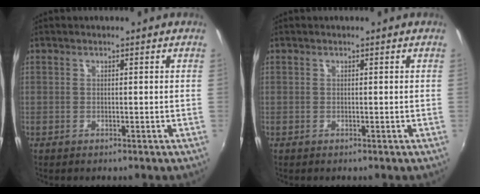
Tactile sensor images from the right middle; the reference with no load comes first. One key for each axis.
{"total": 0.0}